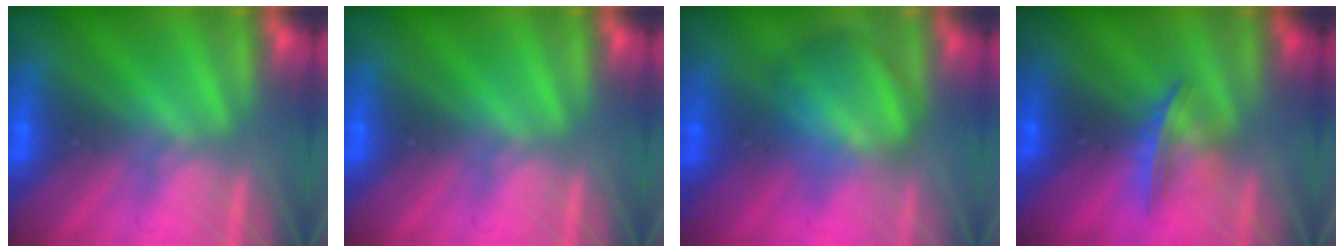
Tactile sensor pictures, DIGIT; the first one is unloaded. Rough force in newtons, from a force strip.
{"total": 0.0}
{"total": 2.8}
{"total": 3.7}